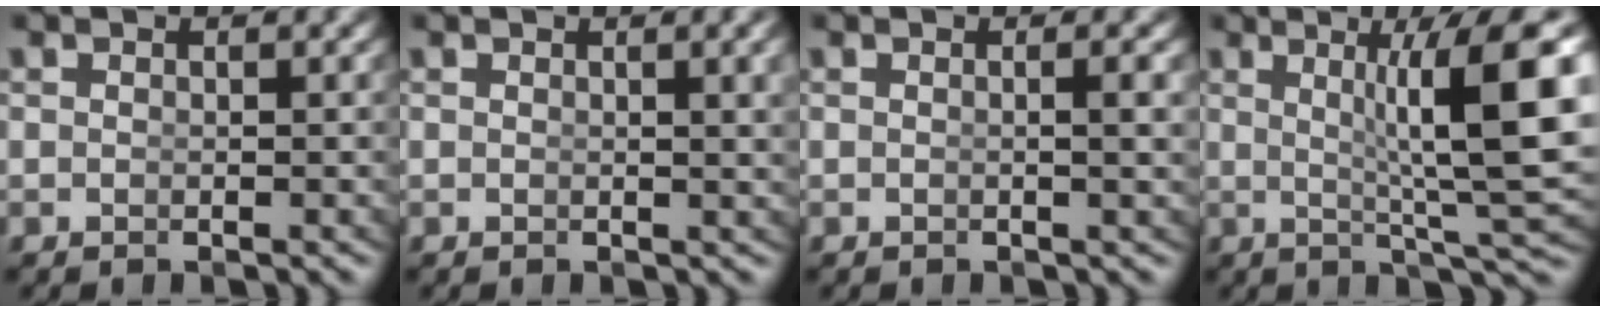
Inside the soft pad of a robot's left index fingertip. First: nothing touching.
{"total": 1.7, "force": [0.7, -0.1, 1.5], "torque": [-0.010, 0.000, 0.010]}
{"total": 1.1, "force": [0.1, -0.5, 1.0], "torque": [-0.013, -0.002, 0.001]}
{"total": 9.4, "force": [1.6, 1.6, 9.1], "torque": [-0.117, 0.000, 0.027]}